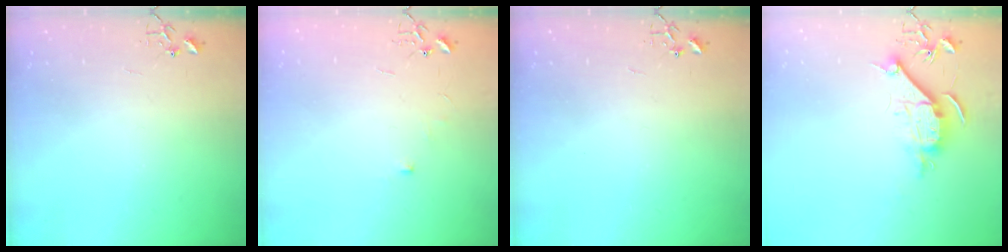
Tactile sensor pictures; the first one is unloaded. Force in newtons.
{"total": 5.4, "press": 5.3, "slide": 0.7}
{"total": 0.0}
{"total": 9.5, "press": 9.5, "slide": 0.9}